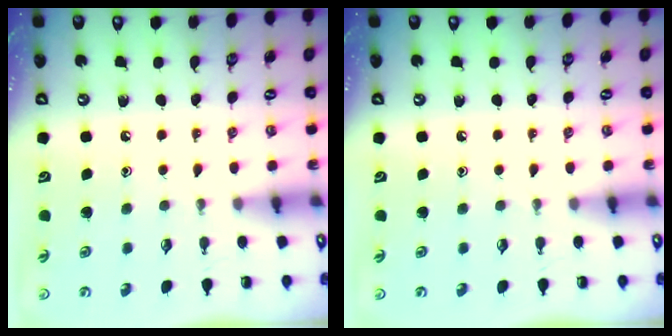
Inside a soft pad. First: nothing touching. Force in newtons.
{"total": 0.0}